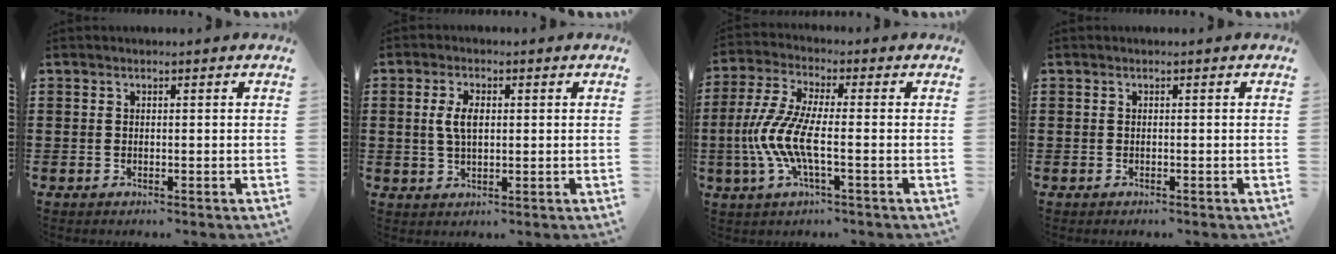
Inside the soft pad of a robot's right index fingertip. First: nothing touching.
{"total": 4.3, "force": [0.6, 2.1, 3.8], "torque": [-0.077, 0.010, 0.008]}
{"total": 8.7, "force": [-2.3, 2.4, 8.1], "torque": [-0.203, -0.020, -0.055]}
{"total": 0.0}